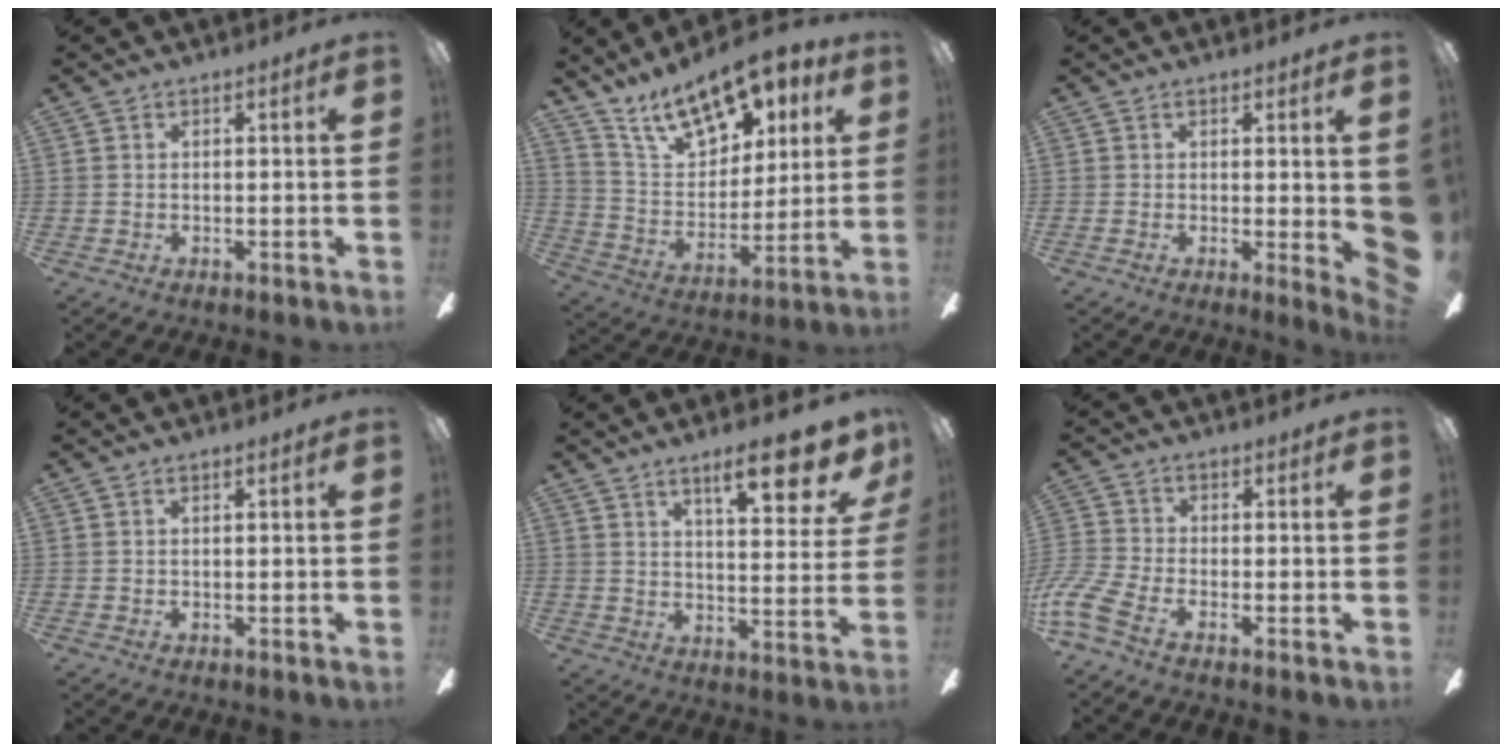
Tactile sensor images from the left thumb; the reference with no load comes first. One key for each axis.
{"total": 17.2, "fx": 12.0, "fy": 8.3, "fz": 9.1, "tx": -0.156, "ty": -0.068, "tz": 0.214}
{"total": 6.0, "fx": -0.3, "fy": 1.0, "fz": 5.9, "tx": -0.070, "ty": -0.017, "tz": 0.005}
{"total": 0.0}
{"total": 13.3, "fx": 9.0, "fy": 3.3, "fz": 9.3, "tx": -0.118, "ty": -0.053, "tz": 0.138}
{"total": 7.2, "fx": -4.1, "fy": 2.6, "fz": 5.3, "tx": -0.129, "ty": -0.002, "tz": -0.080}